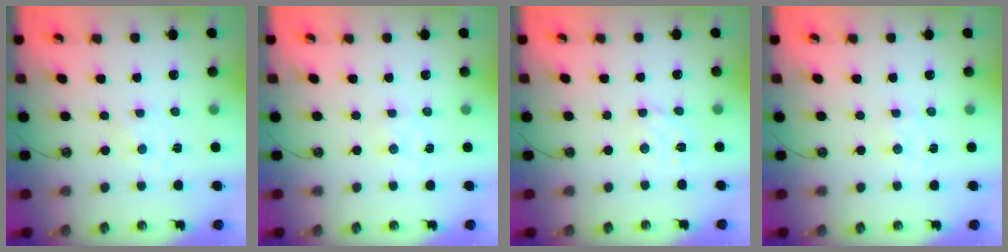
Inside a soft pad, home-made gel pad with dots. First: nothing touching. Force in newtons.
{"total": 1.6, "press": 1.6, "slide": 0.1}
{"total": 4.2, "press": 4.2, "slide": 0.4}
{"total": 1.6, "press": 1.6, "slide": 0.1}